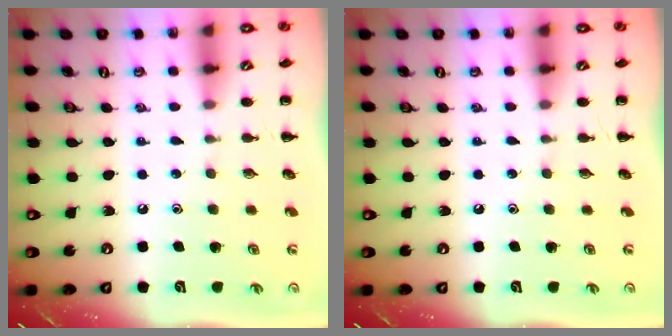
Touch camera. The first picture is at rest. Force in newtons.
{"total": 0.0}